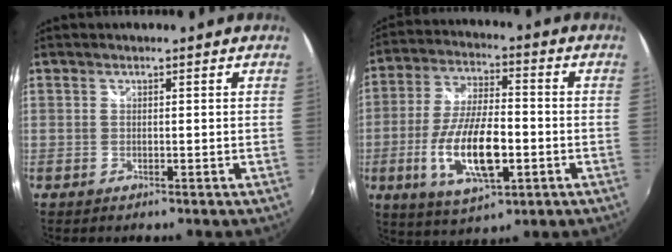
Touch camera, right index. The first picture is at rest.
{"total": 15.5, "force": [-4.3, 5.7, 13.8], "torque": [-0.279, -0.011, -0.074]}